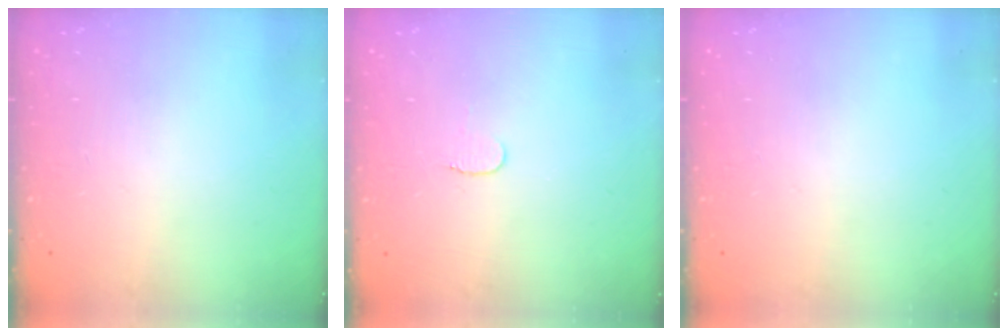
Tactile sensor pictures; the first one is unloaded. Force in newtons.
{"total": 3.5, "press": 3.5, "slide": 0.4}
{"total": 0.0}